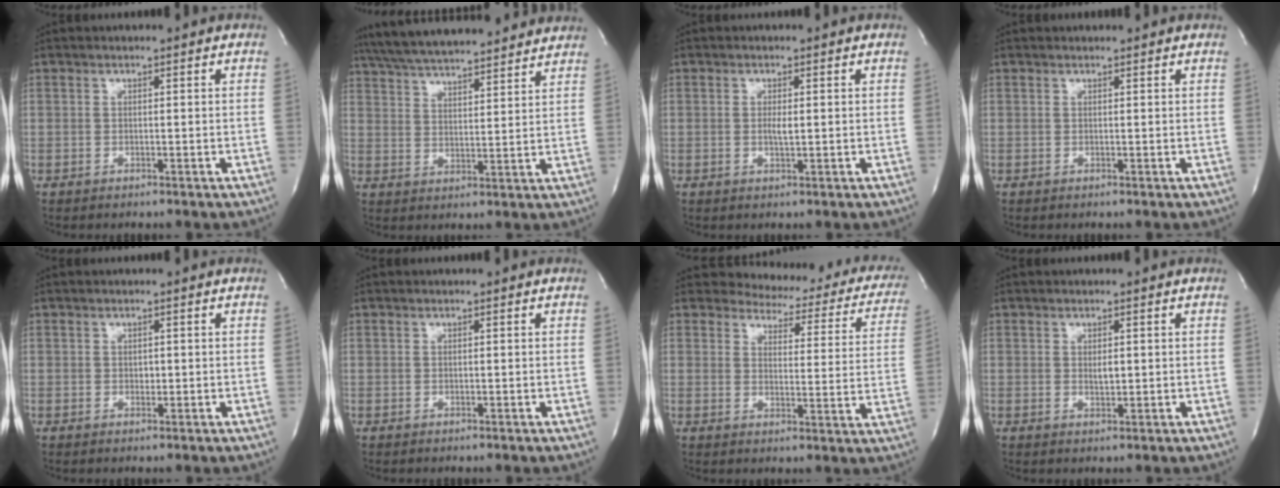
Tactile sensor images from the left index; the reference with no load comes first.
{"total": 20.6, "force": [18.4, 3.0, 8.8], "torque": [-0.152, 0.044, 0.271]}
{"total": 1.6, "force": [0.1, 0.3, 1.6], "torque": [-0.033, -0.001, 0.002]}
{"total": 1.2, "force": [1.2, 0.1, 0.1], "torque": [-0.009, 0.012, 0.018]}
{"total": 0.8, "force": [0.0, 0.6, 0.6], "torque": [-0.007, 0.001, 0.001]}
{"total": 0.0}
{"total": 18.4, "force": [16.6, 6.0, 5.1], "torque": [-0.032, -0.050, 0.163]}
{"total": 1.5, "force": [0.3, 0.6, 1.3], "torque": [-0.024, -0.003, 0.008]}